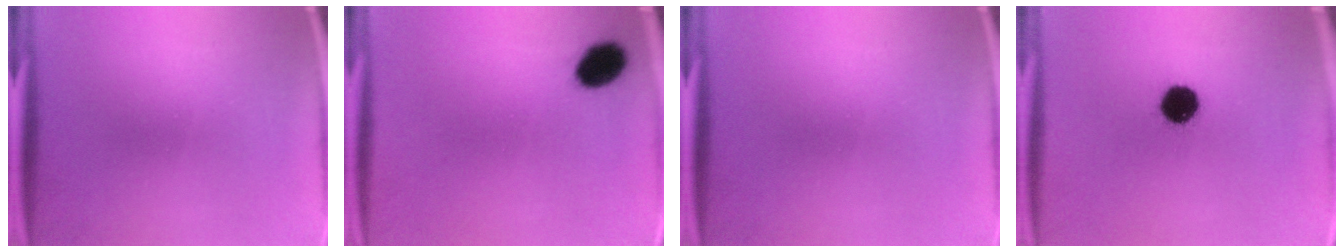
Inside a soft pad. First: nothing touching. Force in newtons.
{"total": 6.2}
{"total": 0.0}
{"total": 8.3}